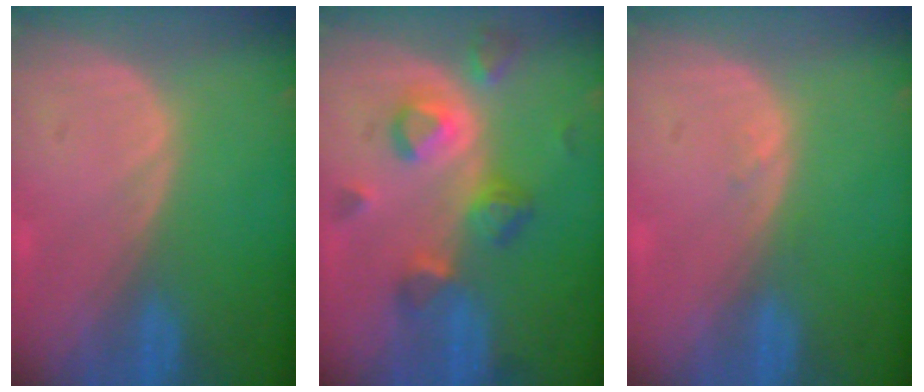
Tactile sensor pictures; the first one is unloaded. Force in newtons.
{"total": 7.2, "press": 7.1, "slide": 1.0}
{"total": 0.7, "press": 0.6, "slide": 0.3}